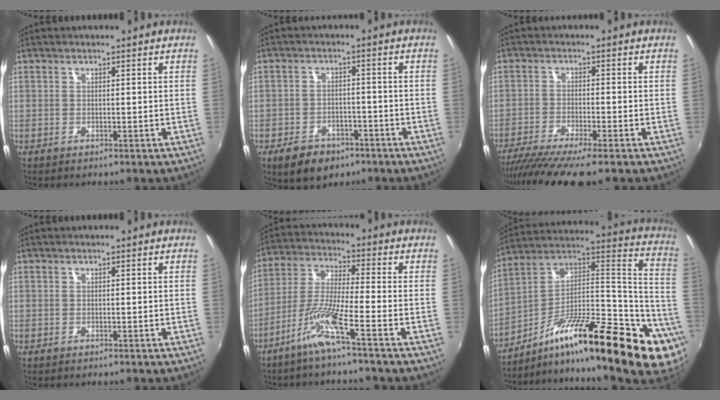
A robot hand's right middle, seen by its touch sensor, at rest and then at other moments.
{"total": 7.5, "force": [-4.6, 4.7, 3.6], "torque": [-0.089, -0.001, -0.061]}
{"total": 9.3, "force": [-7.5, -0.3, 5.5], "torque": [-0.117, -0.038, -0.126]}
{"total": 0.0}
{"total": 8.3, "force": [-4.9, -0.4, 6.7], "torque": [-0.148, -0.002, -0.097]}
{"total": 32.4, "force": [-16.3, 8.7, 26.6], "torque": [-0.355, 0.010, -0.257]}